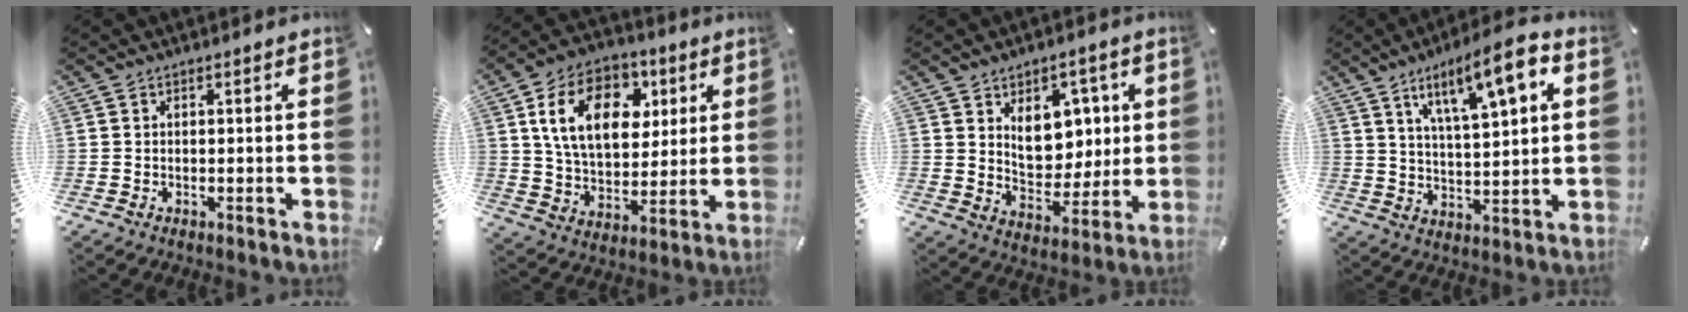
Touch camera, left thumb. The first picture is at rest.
{"total": 17.4, "force": [5.8, 12.0, 11.2], "torque": [-0.202, 0.000, 0.101]}
{"total": 11.1, "force": [3.9, 8.8, 5.6], "torque": [-0.073, -0.022, 0.074]}
{"total": 12.8, "force": [7.3, 3.5, 9.9], "torque": [-0.156, -0.031, 0.118]}